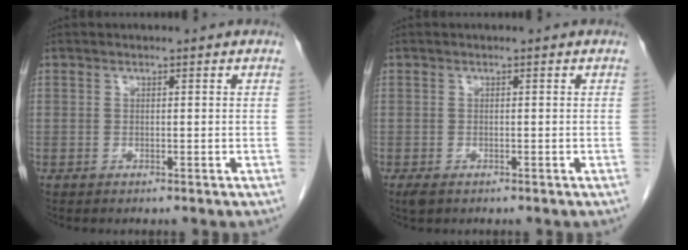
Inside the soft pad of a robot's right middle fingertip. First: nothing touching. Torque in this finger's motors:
{"motor_torque": [-0.22, -0.08, 0.00, -0.01]}